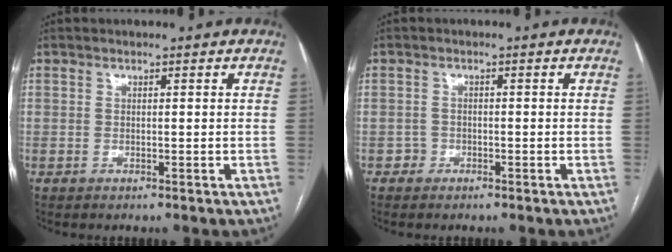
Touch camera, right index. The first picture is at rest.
{"total": 1.4, "force": [-0.8, 1.1, -0.2], "torque": [0.005, 0.008, -0.019]}